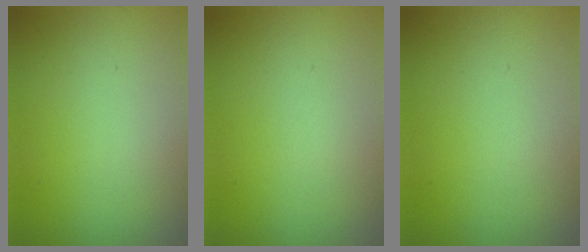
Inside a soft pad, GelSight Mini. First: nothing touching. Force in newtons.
{"total": 0.0}
{"total": 0.0}